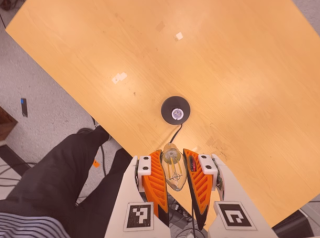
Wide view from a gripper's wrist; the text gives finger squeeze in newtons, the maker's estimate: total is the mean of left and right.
{"total": 24.3, "left": 27.1, "right": 21.6}